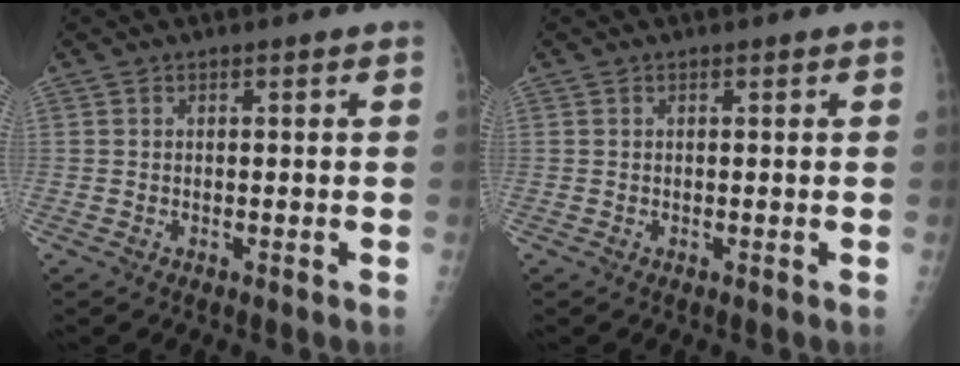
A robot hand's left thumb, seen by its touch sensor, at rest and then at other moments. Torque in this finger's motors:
{"motor_torque": [0.00, 0.00, 0.00, 0.00, 0.00]}